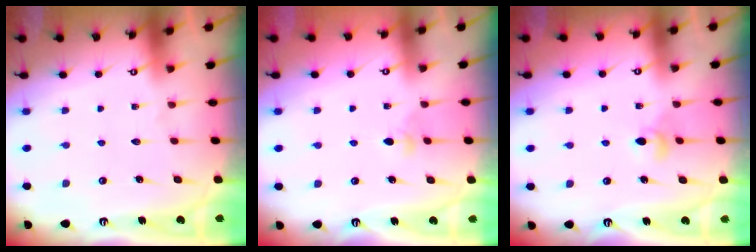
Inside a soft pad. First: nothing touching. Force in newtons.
{"total": 2.5, "press": 2.4, "slide": 0.6}
{"total": 4.0, "press": 3.9, "slide": 0.6}